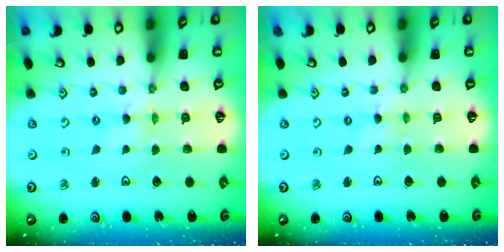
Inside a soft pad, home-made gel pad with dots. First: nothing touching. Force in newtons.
{"total": 0.0}